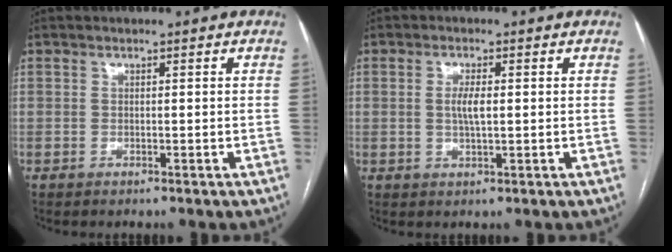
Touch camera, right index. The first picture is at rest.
{"total": 3.1, "force": [0.2, 0.5, 3.0], "torque": [-0.060, -0.002, 0.005]}